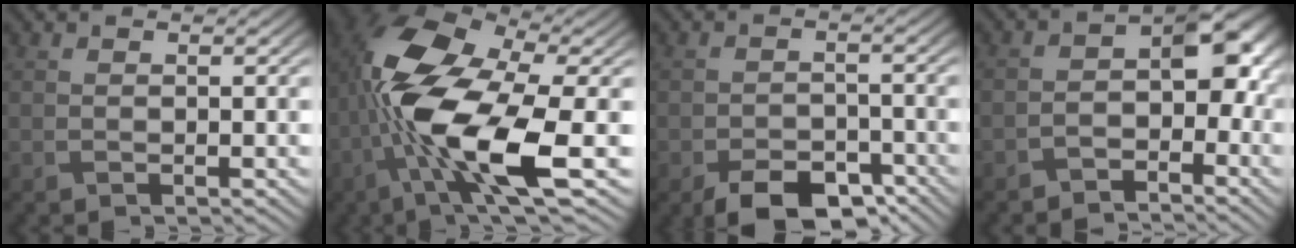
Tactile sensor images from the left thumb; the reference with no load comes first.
{"total": 15.4, "force": [-3.3, 6.4, 13.6], "torque": [-0.287, -0.016, -0.067]}
{"total": 6.9, "force": [-4.8, 3.3, 3.6], "torque": [-0.056, -0.012, -0.075]}
{"total": 6.4, "force": [-3.1, 3.7, 4.3], "torque": [-0.051, 0.003, -0.067]}